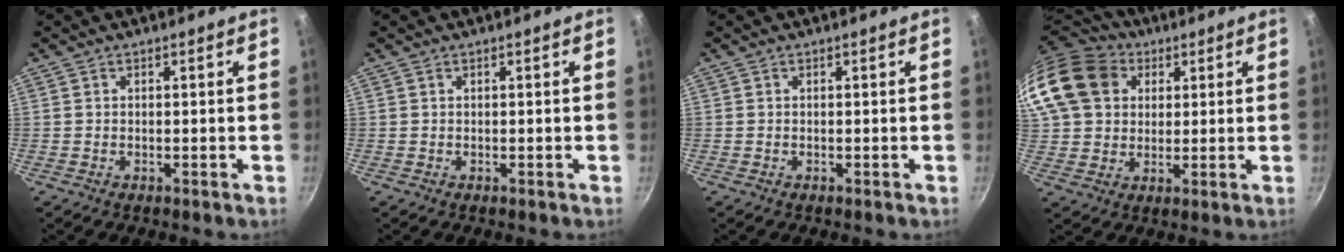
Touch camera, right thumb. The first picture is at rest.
{"total": 0.0}
{"total": 0.0}
{"total": 20.2, "force": [7.5, 15.9, 10.0], "torque": [-0.212, 0.024, 0.134]}